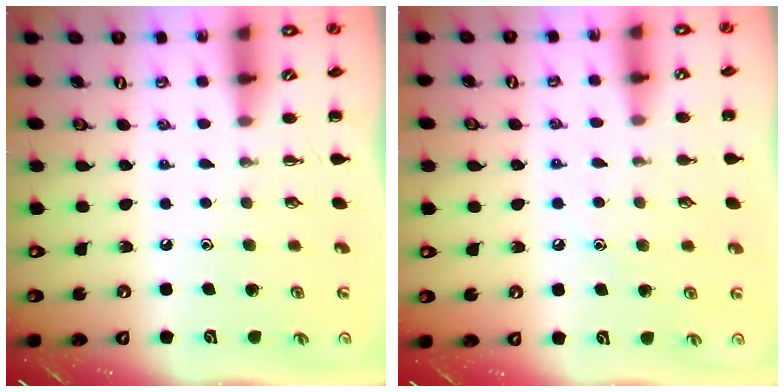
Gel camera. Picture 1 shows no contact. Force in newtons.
{"total": 5.6, "press": 5.3, "slide": 1.6}